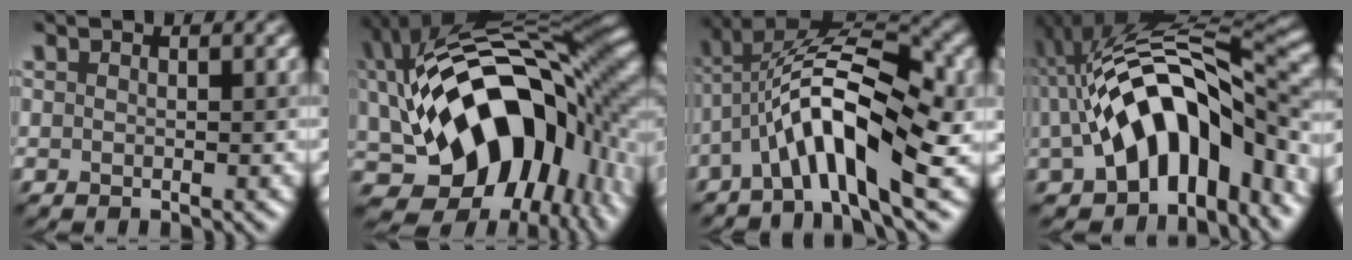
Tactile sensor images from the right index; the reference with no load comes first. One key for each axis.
{"total": 17.2, "fx": -0.4, "fy": 10.8, "fz": 13.3, "tx": -0.191, "ty": -0.004, "tz": -0.009}
{"total": 10.5, "fx": -2.6, "fy": 3.3, "fz": 9.6, "tx": -0.165, "ty": 0.018, "tz": -0.055}
{"total": 12.1, "fx": -2.3, "fy": 6.5, "fz": 9.9, "tx": -0.134, "ty": 0.019, "tz": -0.043}